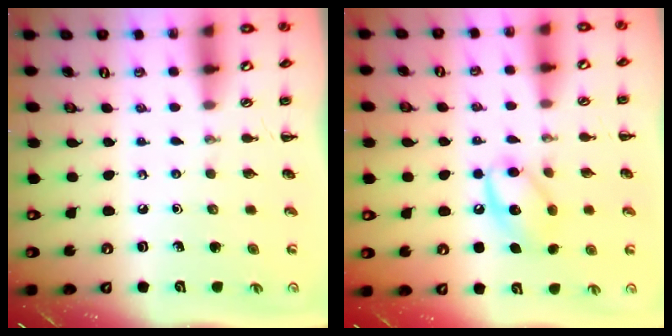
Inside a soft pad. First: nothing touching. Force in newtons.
{"total": 11.9, "press": 11.8, "slide": 1.5}